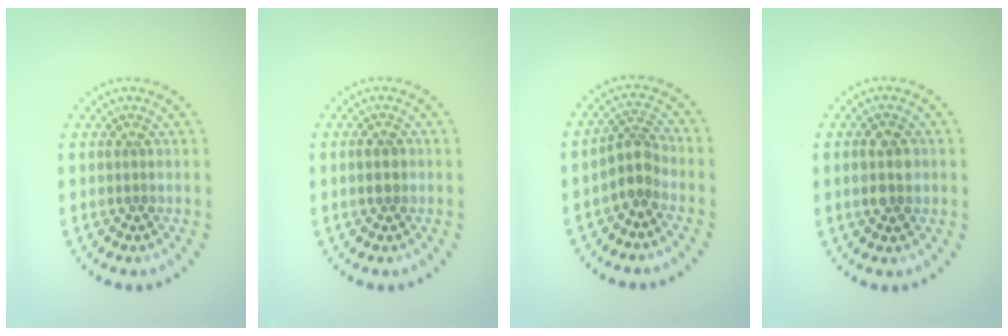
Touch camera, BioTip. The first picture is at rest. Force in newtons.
{"total": 1.2, "press": 1.2, "slide": 0.2}
{"total": 2.4, "press": 2.0, "slide": 1.4}
{"total": 2.9, "press": 2.9, "slide": 0.1}